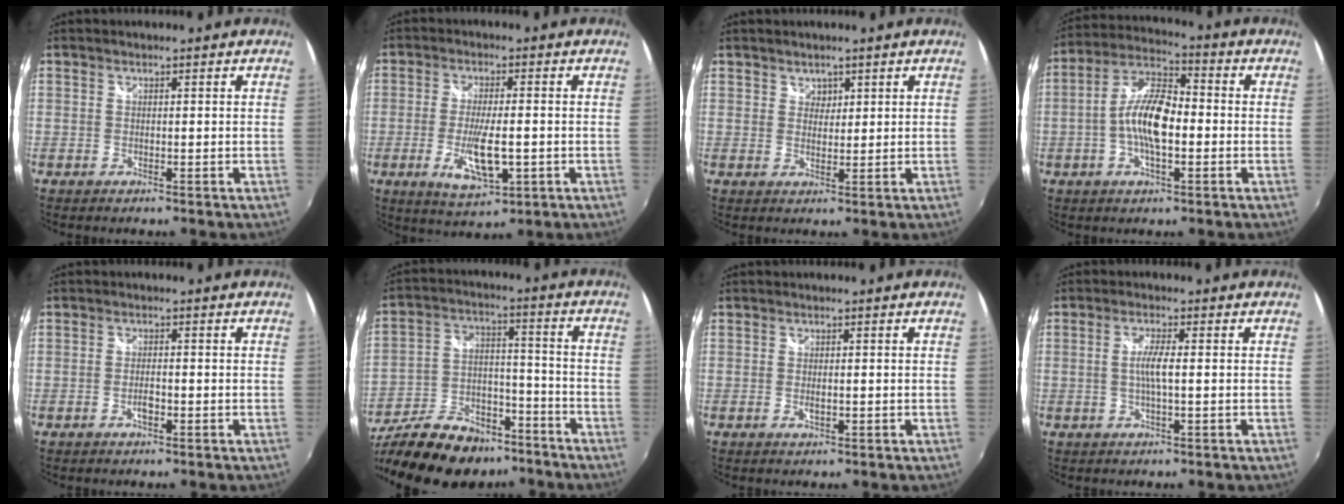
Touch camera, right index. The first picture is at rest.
{"total": 9.0, "force": [-2.6, 2.7, 8.2], "torque": [-0.158, -0.020, -0.040]}
{"total": 1.9, "force": [1.2, 1.5, 0.2], "torque": [0.003, 0.004, 0.019]}
{"total": 10.8, "force": [-1.9, 4.1, 9.7], "torque": [-0.200, 0.013, -0.040]}
{"total": 2.2, "force": [-1.0, 0.9, 1.8], "torque": [-0.035, -0.001, -0.018]}
{"total": 25.1, "force": [-18.5, 12.1, 11.7], "torque": [-0.255, 0.009, -0.279]}
{"total": 1.5, "force": [-0.4, 0.8, 1.3], "torque": [-0.024, -0.003, -0.005]}
{"total": 3.6, "force": [-0.2, 0.2, 3.6], "torque": [-0.070, 0.000, -0.005]}